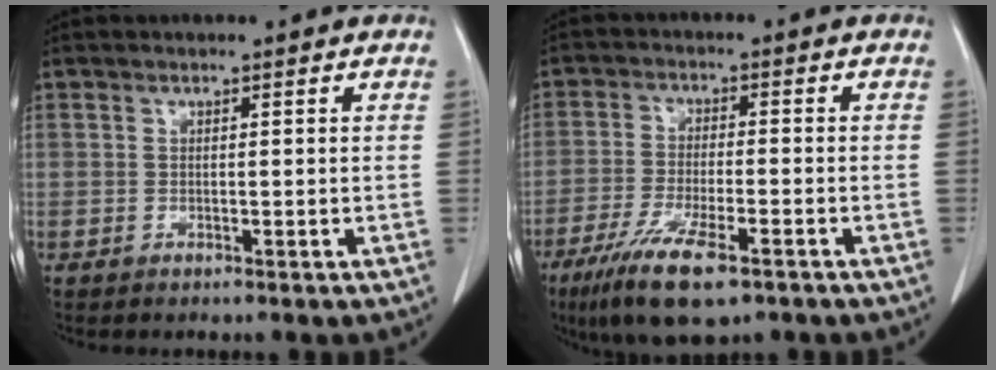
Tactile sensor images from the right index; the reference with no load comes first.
{"total": 10.6, "force": [-6.5, 2.3, 8.0], "torque": [-0.149, -0.022, -0.108]}